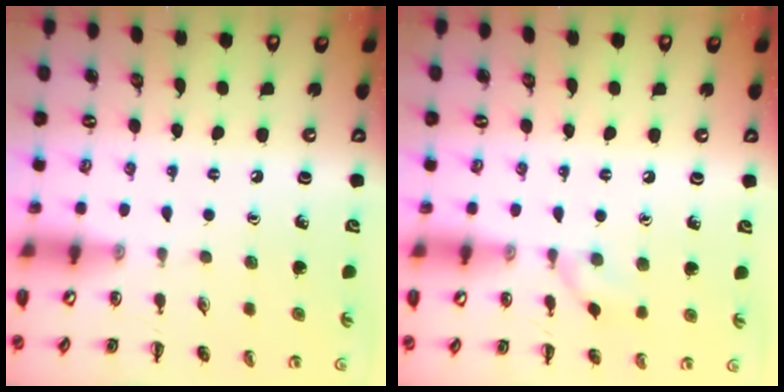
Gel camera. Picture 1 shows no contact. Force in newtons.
{"total": 6.6, "press": 6.2, "slide": 2.2}